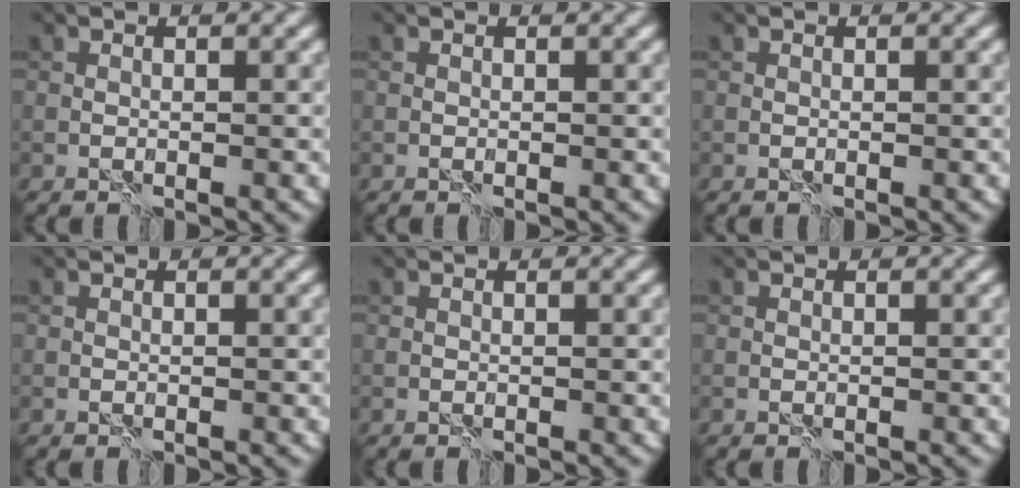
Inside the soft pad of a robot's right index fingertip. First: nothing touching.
{"total": 0.0}
{"total": 0.0}
{"total": 0.0}
{"total": 0.0}
{"total": 0.0}